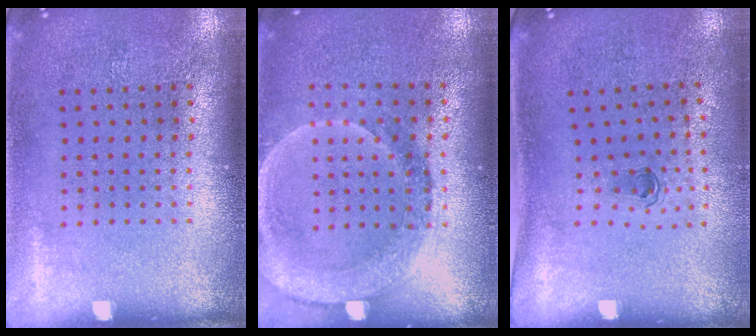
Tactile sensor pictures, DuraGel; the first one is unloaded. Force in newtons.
{"total": 1.8, "press": 1.6, "slide": 0.8}
{"total": 0.6, "press": 0.3, "slide": 0.5}